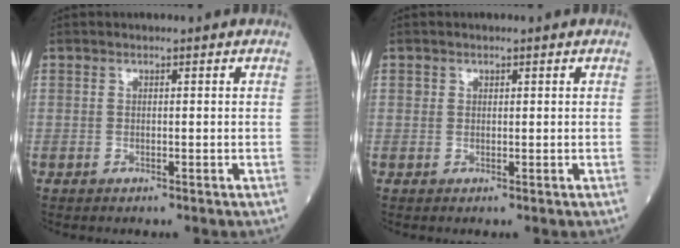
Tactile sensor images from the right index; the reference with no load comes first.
{"total": 0.8, "force": [0.4, 0.7, 0.1], "torque": [0.007, 0.002, 0.003]}